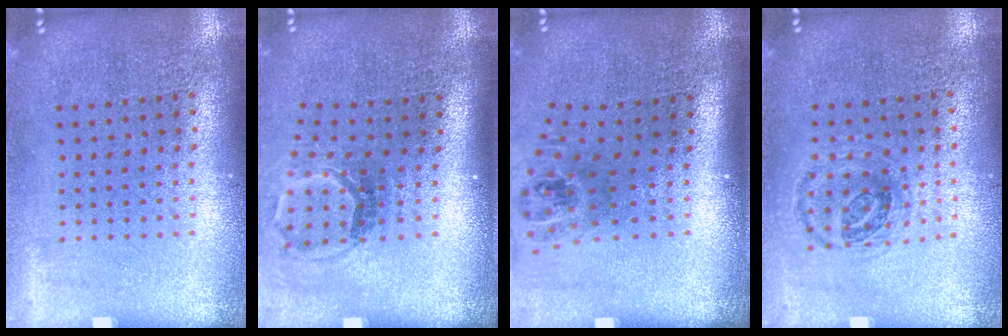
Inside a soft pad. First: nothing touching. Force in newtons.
{"total": 1.7, "press": 1.2, "slide": 1.3}
{"total": 1.5, "press": 1.1, "slide": 1.0}
{"total": 1.0, "press": 0.9, "slide": 0.5}